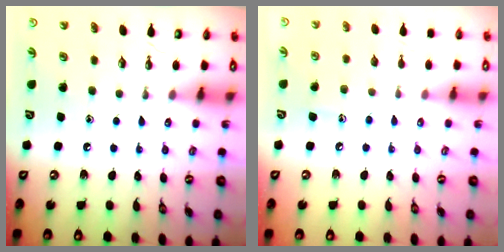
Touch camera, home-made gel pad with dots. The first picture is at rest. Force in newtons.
{"total": 6.1, "press": 6.1, "slide": 0.3}